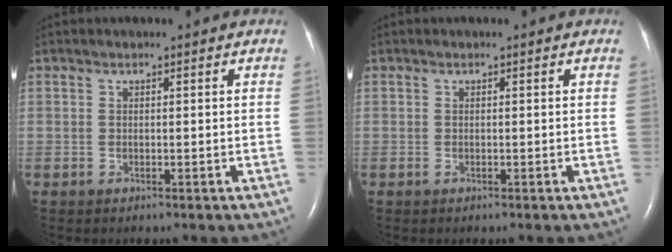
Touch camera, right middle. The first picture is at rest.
{"total": 0.0}